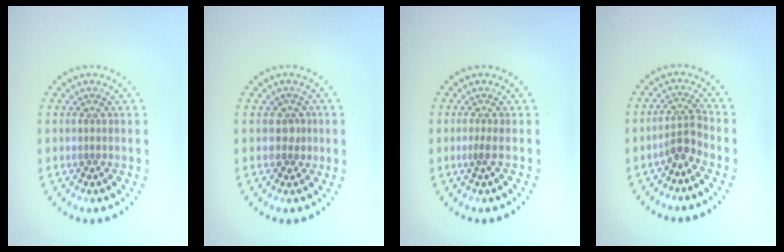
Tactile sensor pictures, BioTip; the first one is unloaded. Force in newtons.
{"total": 1.5, "press": 1.3, "slide": 0.7}
{"total": 0.6, "press": 0.3, "slide": 0.5}
{"total": 2.3, "press": 1.7, "slide": 1.5}